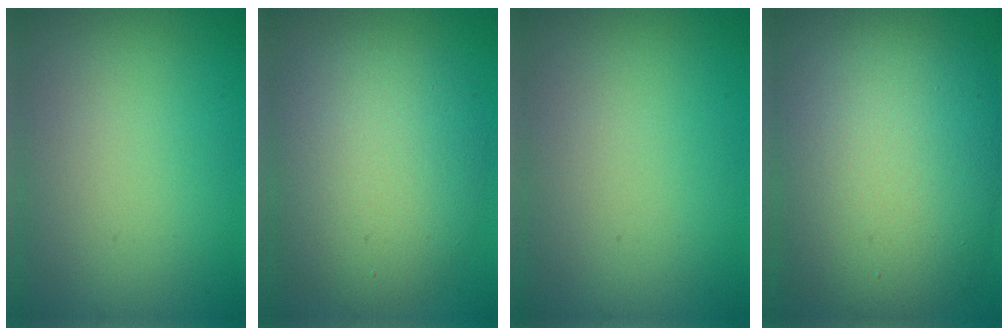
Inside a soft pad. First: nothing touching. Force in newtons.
{"total": 7.7, "press": 7.7, "slide": 0.4}
{"total": 0.0}
{"total": 13.4, "press": 13.4, "slide": 1.0}